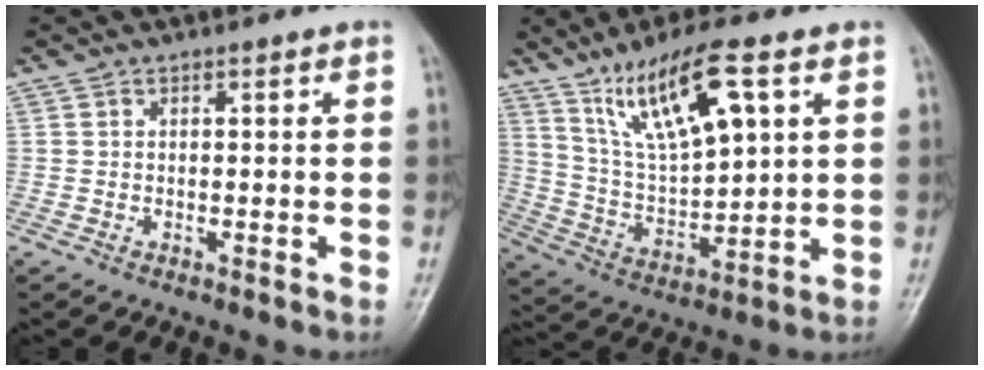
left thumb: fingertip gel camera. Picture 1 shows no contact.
{"total": 14.8, "force": [7.6, 4.3, 12.0], "torque": [-0.204, -0.024, 0.154]}